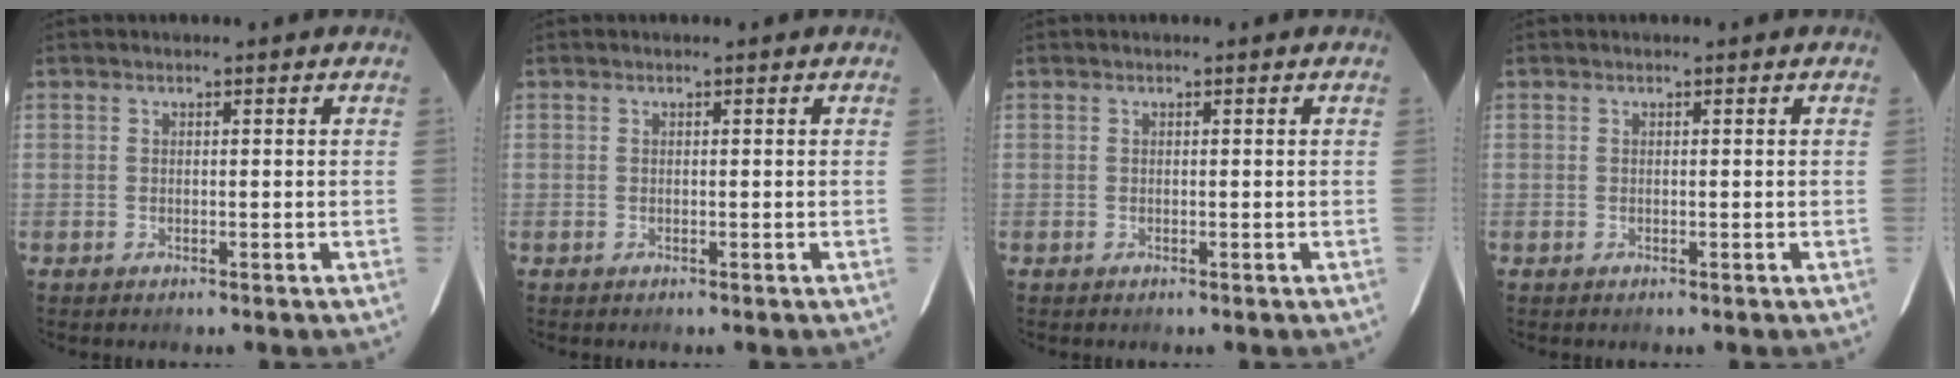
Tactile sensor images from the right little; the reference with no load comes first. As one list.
[{"total": 0.0}, {"total": 0.0}, {"total": 0.0}]